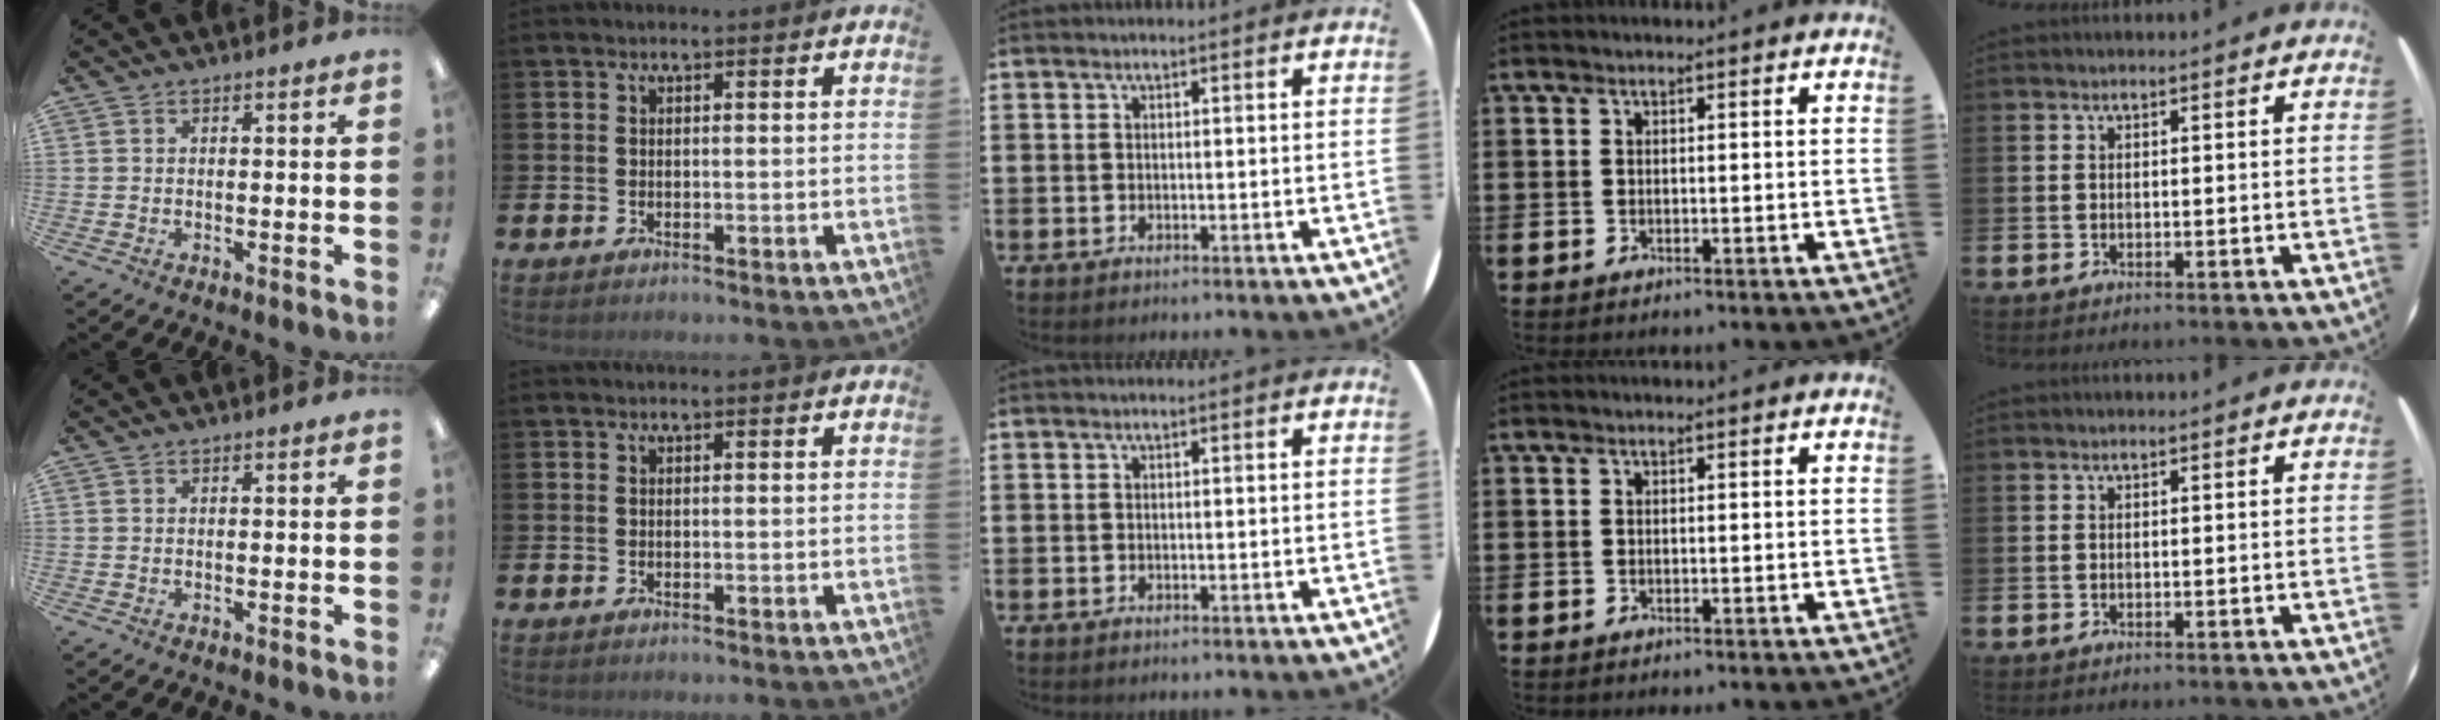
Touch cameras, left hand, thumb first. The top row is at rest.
{}